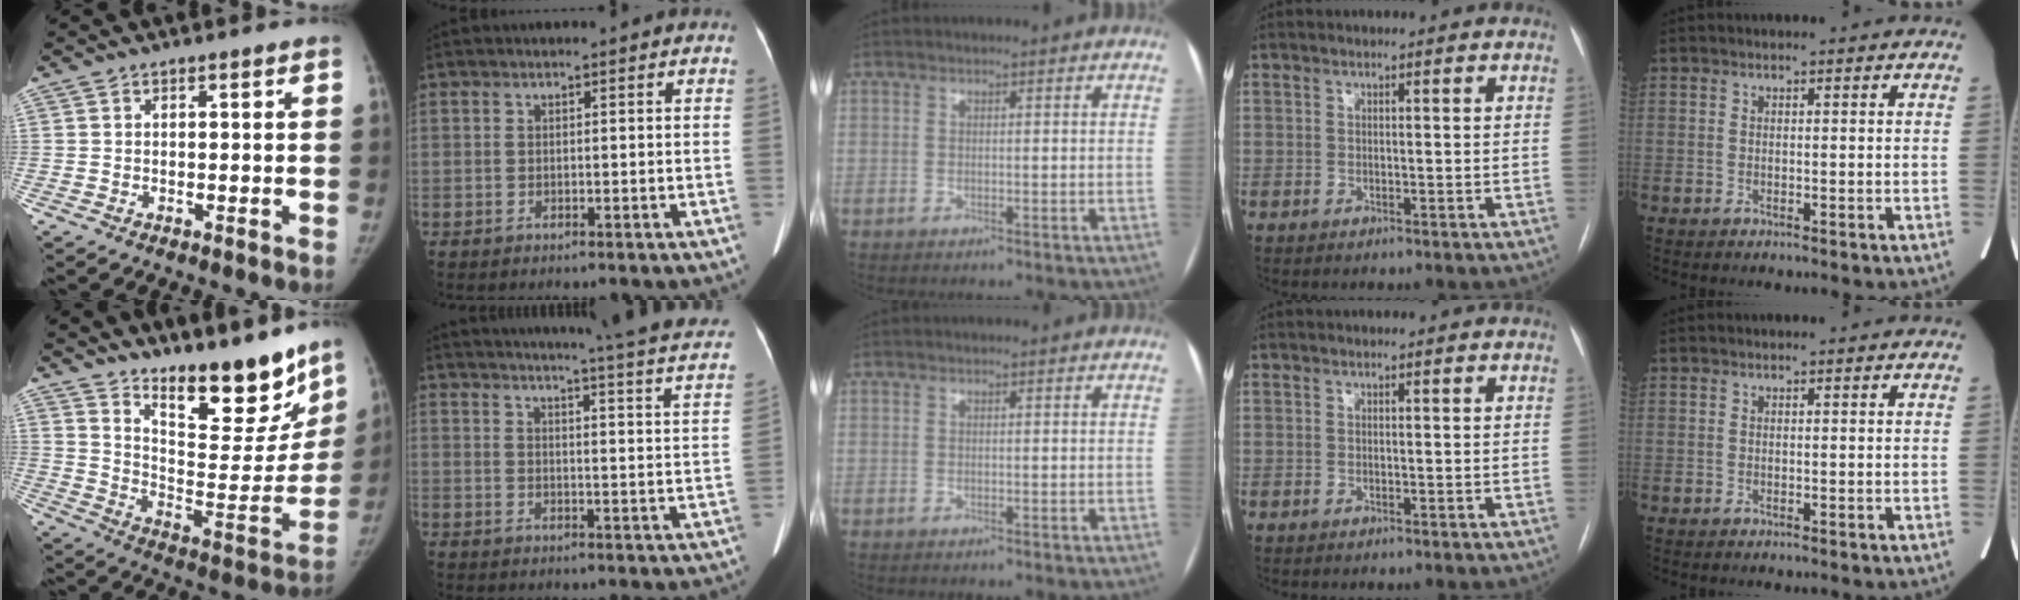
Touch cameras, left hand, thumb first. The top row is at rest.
{"thumb": {"total": 21.0, "force": [16.0, 6.5, 11.9], "torque": [-0.129, -0.120, 0.246]}, "index": {"total": 25.2, "force": [22.2, 0.5, 11.9], "torque": [-0.168, -0.054, 0.254]}}